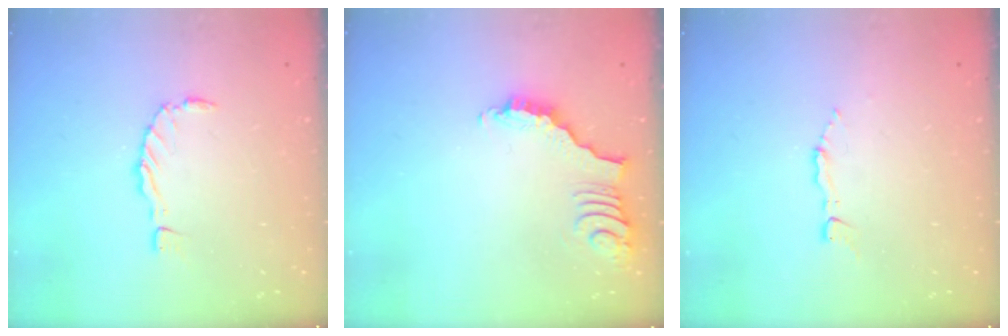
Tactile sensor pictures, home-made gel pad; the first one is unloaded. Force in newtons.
{"total": 2.9, "press": 2.9, "slide": 0.6}
{"total": 2.8, "press": 2.8, "slide": 0.4}